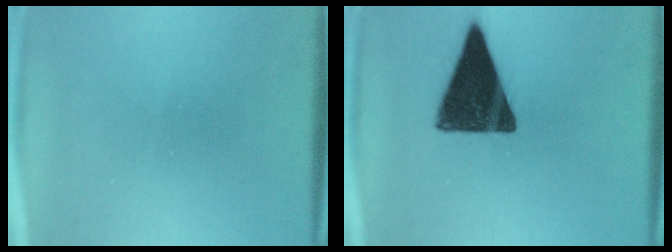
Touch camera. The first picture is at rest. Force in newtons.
{"total": 15.7}